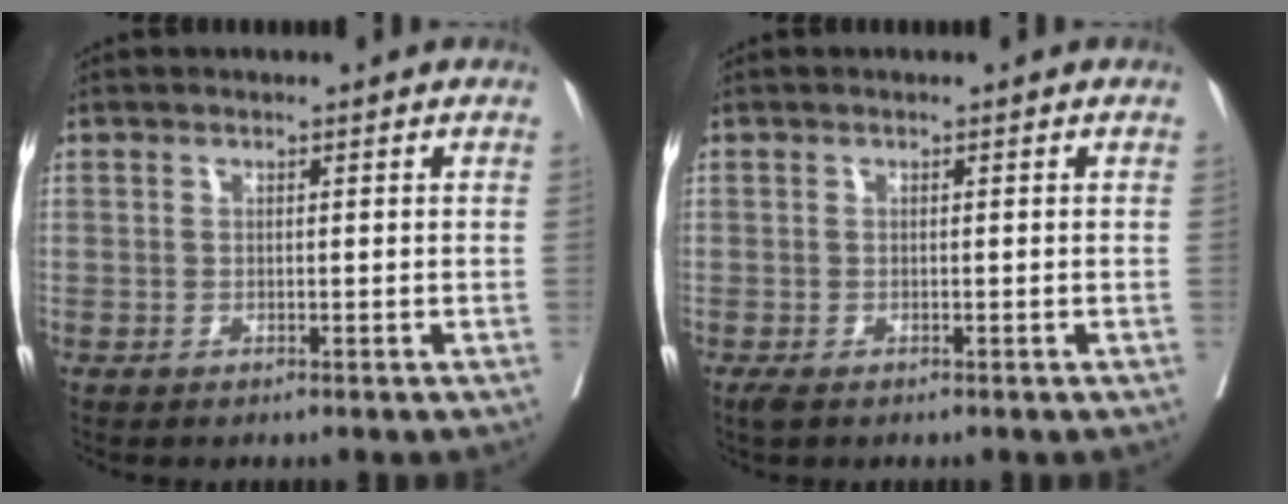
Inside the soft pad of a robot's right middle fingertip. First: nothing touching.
{"total": 1.5, "force": [-1.1, 0.6, 0.9], "torque": [-0.020, -0.006, -0.016]}